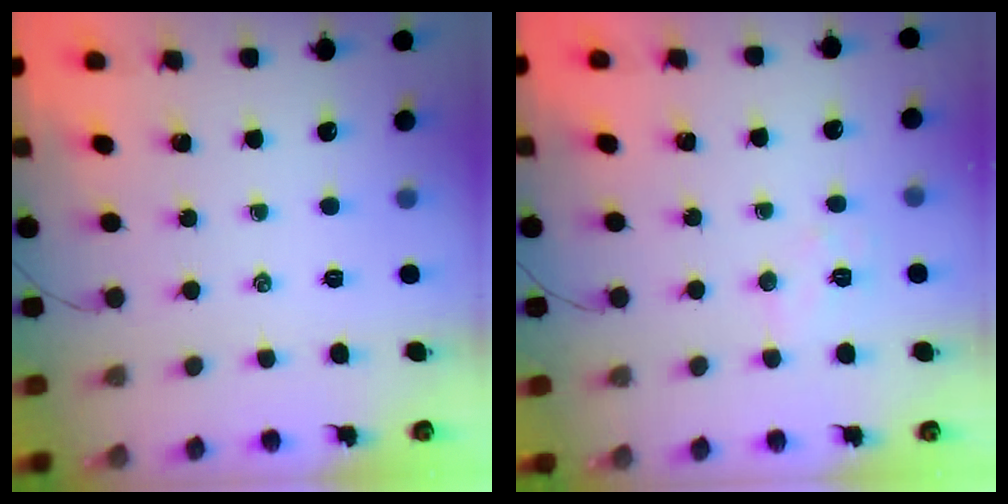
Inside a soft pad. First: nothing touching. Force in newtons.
{"total": 6.2, "press": 6.1, "slide": 1.0}